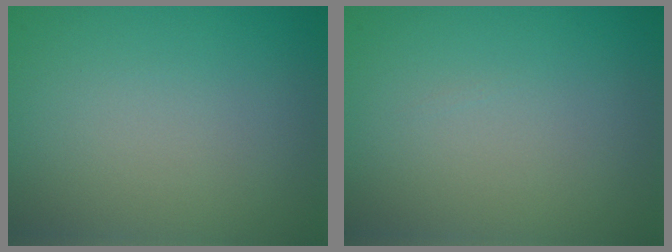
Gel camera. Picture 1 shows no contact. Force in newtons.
{"total": 0.0}